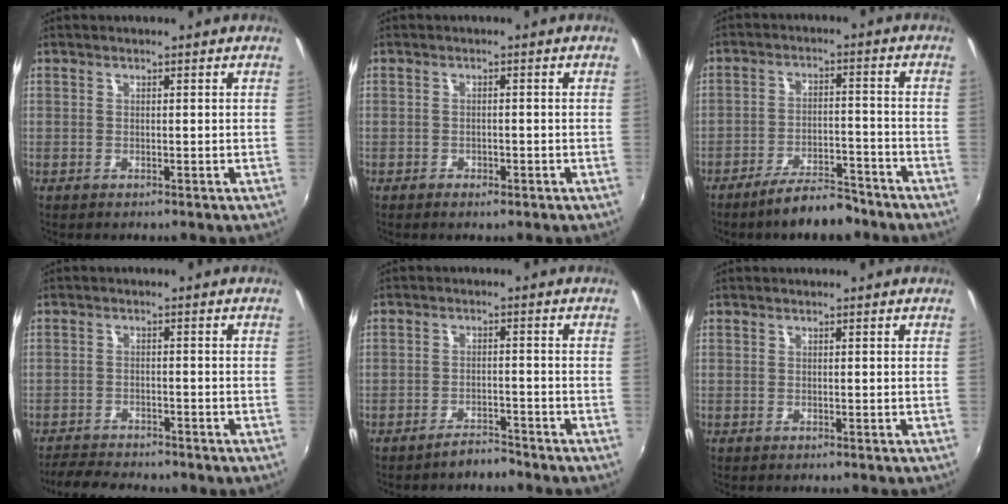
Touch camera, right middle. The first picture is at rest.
{"total": 2.1, "force": [-1.5, 1.0, 1.2], "torque": [-0.026, -0.004, -0.023]}
{"total": 8.7, "force": [-7.2, 2.4, 4.3], "torque": [-0.083, 0.012, -0.107]}
{"total": 7.8, "force": [-7.1, 1.8, 2.9], "torque": [-0.080, -0.016, -0.110]}
{"total": 3.1, "force": [-3.0, 0.7, 0.6], "torque": [-0.020, 0.006, -0.044]}
{"total": 0.0}